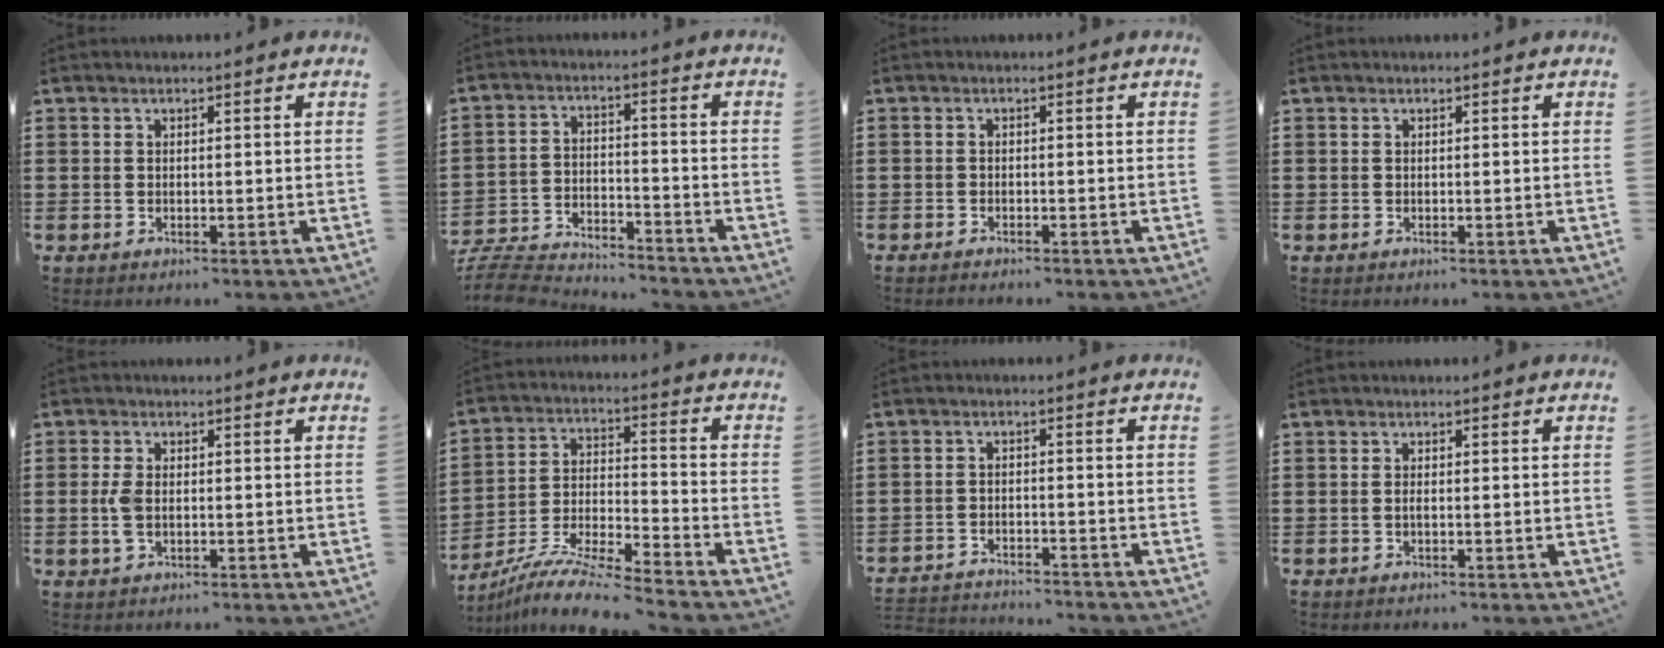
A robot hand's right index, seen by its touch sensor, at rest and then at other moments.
{"total": 6.8, "force": [-6.7, 0.8, 1.0], "torque": [-0.035, 0.005, -0.138]}
{"total": 0.9, "force": [-0.9, 0.1, 0.0], "torque": [-0.001, 0.002, -0.019]}
{"total": 0.0}
{"total": 3.2, "force": [-0.1, 1.8, 2.7], "torque": [-0.075, -0.003, -0.009]}
{"total": 8.7, "force": [-8.2, -0.4, 2.7], "torque": [-0.056, -0.001, -0.167]}
{"total": 2.8, "force": [-2.8, 0.1, -0.2], "torque": [-0.005, -0.002, -0.060]}
{"total": 0.5, "force": [-0.2, 0.1, 0.5], "torque": [-0.008, -0.003, -0.004]}